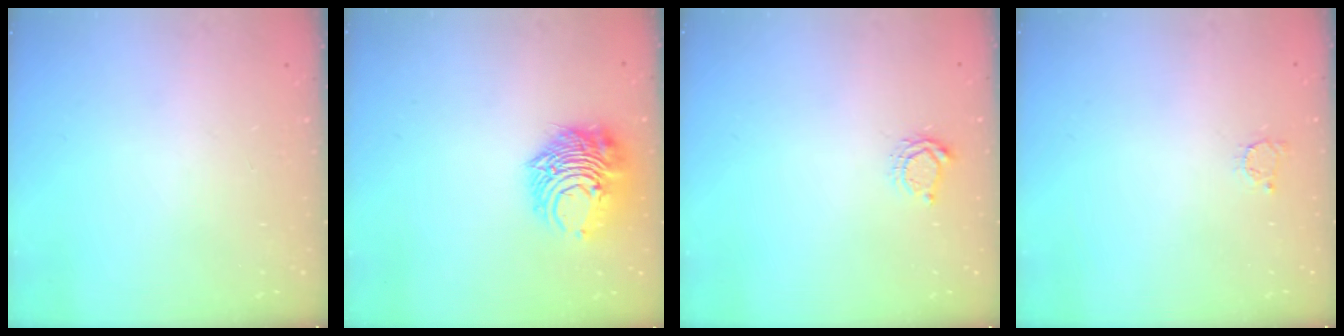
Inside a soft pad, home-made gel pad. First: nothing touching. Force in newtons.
{"total": 11.5, "press": 11.4, "slide": 0.8}
{"total": 5.4, "press": 5.3, "slide": 0.6}
{"total": 2.5, "press": 2.5, "slide": 0.3}